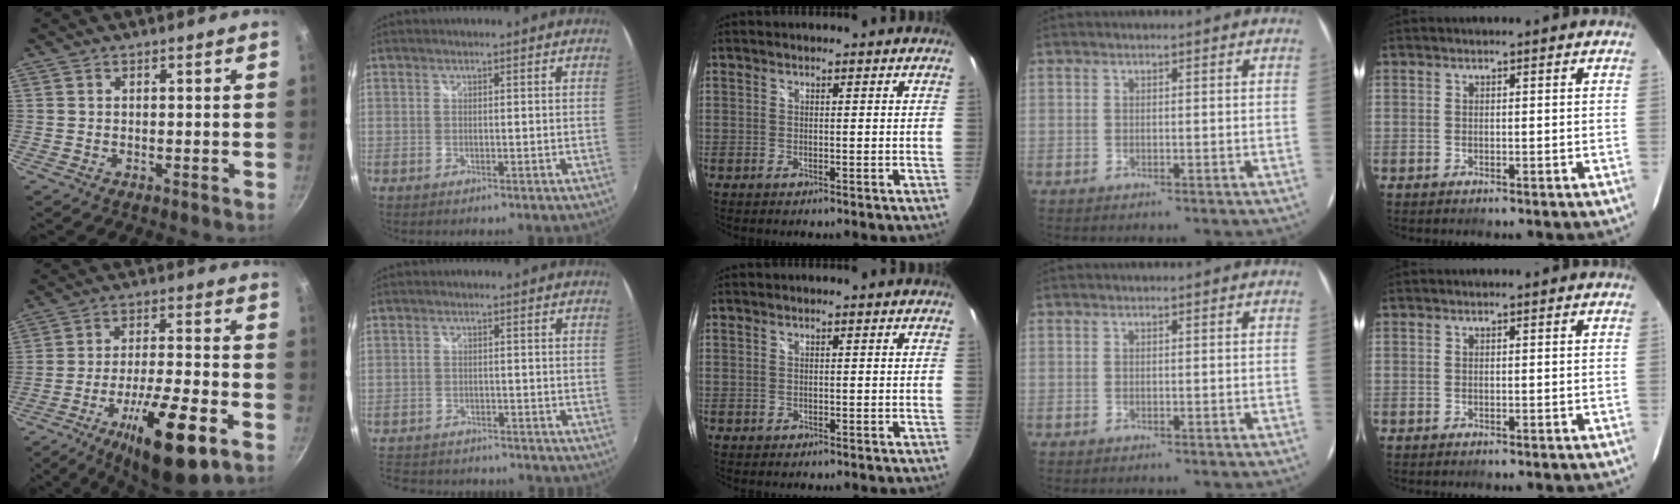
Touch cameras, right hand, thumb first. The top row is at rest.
{"thumb": {"total": 19.1, "force": [-9.0, 5.2, 16.0], "torque": [-0.254, 0.034, -0.142]}, "index": {"total": 12.4, "force": [-10.6, 5.1, 3.9], "torque": [-0.108, 0.003, -0.157]}}